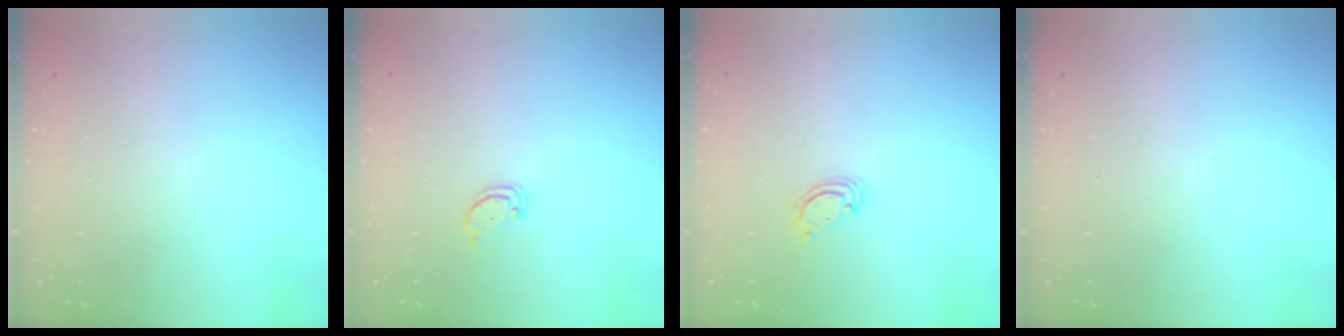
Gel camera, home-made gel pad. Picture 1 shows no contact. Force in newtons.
{"total": 2.1, "press": 2.1, "slide": 0.2}
{"total": 2.7, "press": 2.7, "slide": 0.2}
{"total": 0.0}